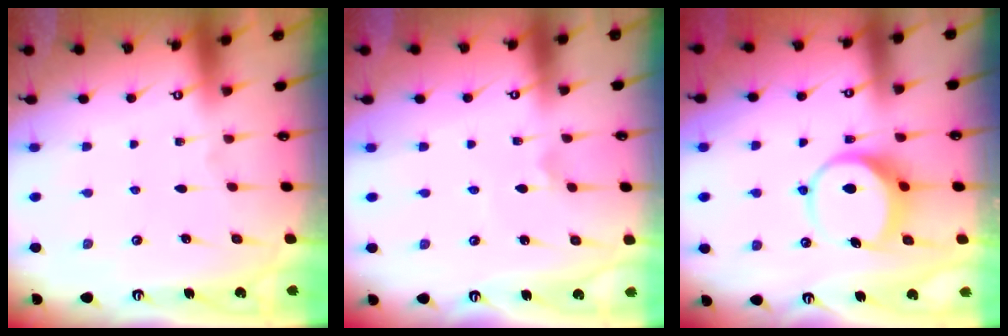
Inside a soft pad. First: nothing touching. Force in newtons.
{"total": 2.5, "press": 2.5, "slide": 0.0}
{"total": 8.2, "press": 8.1, "slide": 0.8}